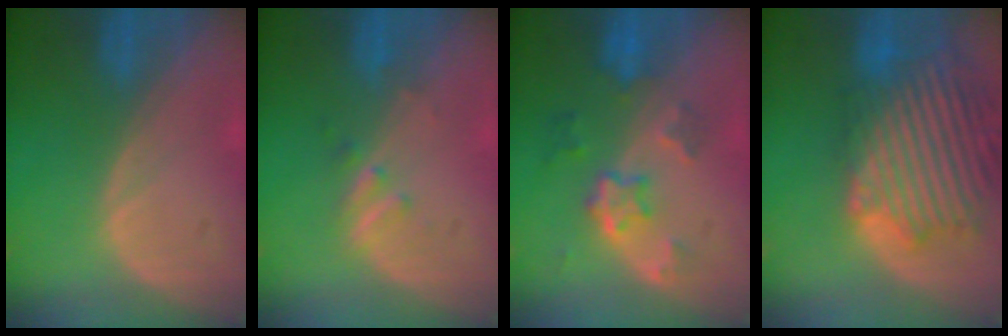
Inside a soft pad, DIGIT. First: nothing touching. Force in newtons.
{"total": 1.9, "press": 1.9, "slide": 0.3}
{"total": 6.1, "press": 5.5, "slide": 2.7}
{"total": 14.4, "press": 12.2, "slide": 7.6}